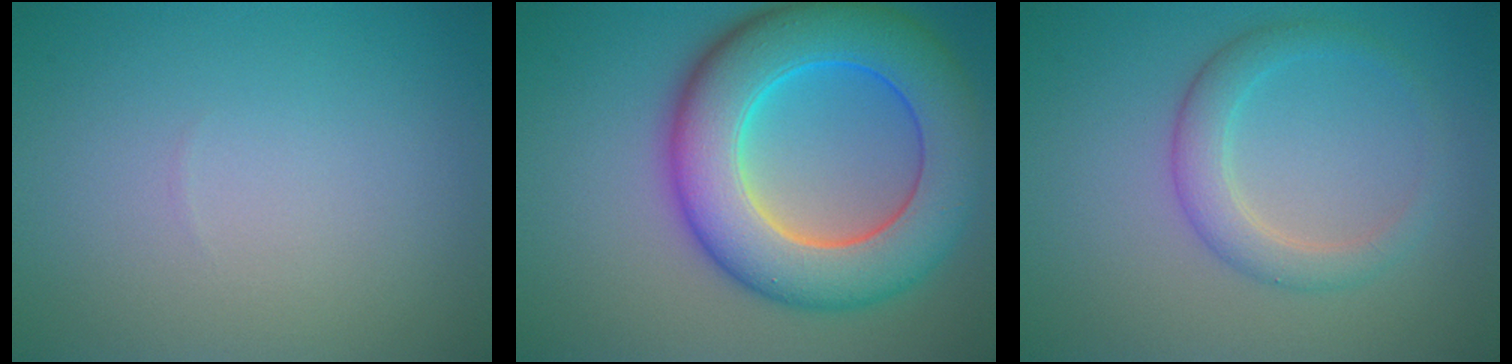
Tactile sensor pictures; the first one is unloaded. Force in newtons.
{"total": 11.3, "press": 11.3, "slide": 0.3}
{"total": 2.9, "press": 2.9, "slide": 0.1}